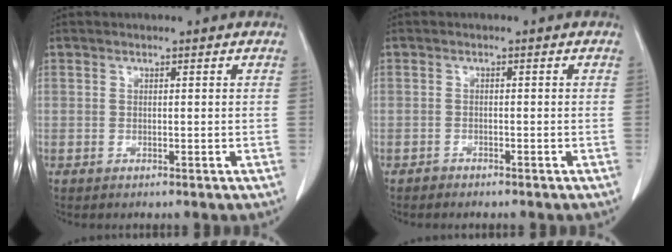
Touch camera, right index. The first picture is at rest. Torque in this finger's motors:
{"motor_torque": [0.07, -0.10, 0.02, 0.01]}